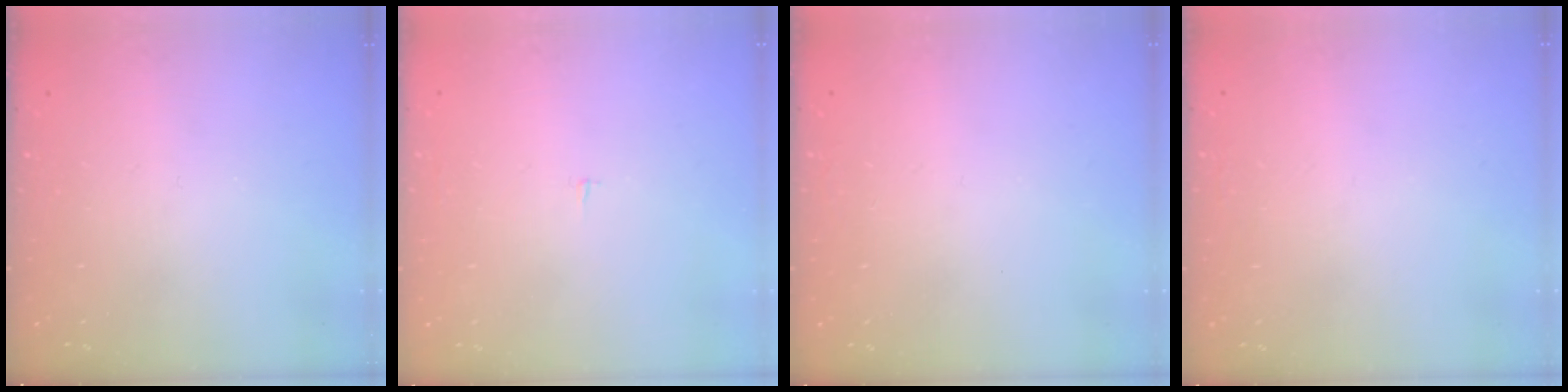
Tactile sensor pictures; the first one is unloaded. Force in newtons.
{"total": 1.2, "press": 1.2, "slide": 0.1}
{"total": 1.6, "press": 1.6, "slide": 0.1}
{"total": 1.4, "press": 1.3, "slide": 0.2}